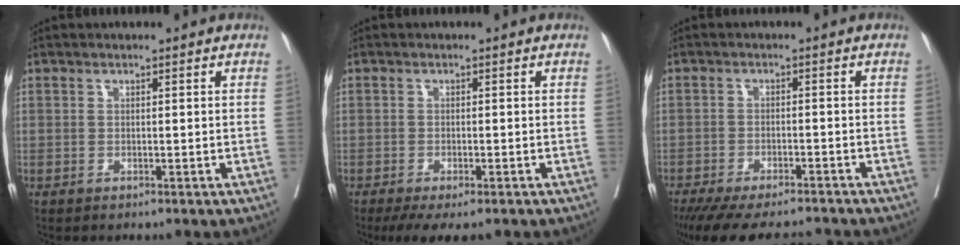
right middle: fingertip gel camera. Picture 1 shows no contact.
{"total": 5.9, "force": [-4.3, 1.8, 3.6], "torque": [-0.050, -0.012, -0.068]}
{"total": 13.7, "force": [-12.2, 2.6, 5.7], "torque": [-0.116, -0.023, -0.174]}